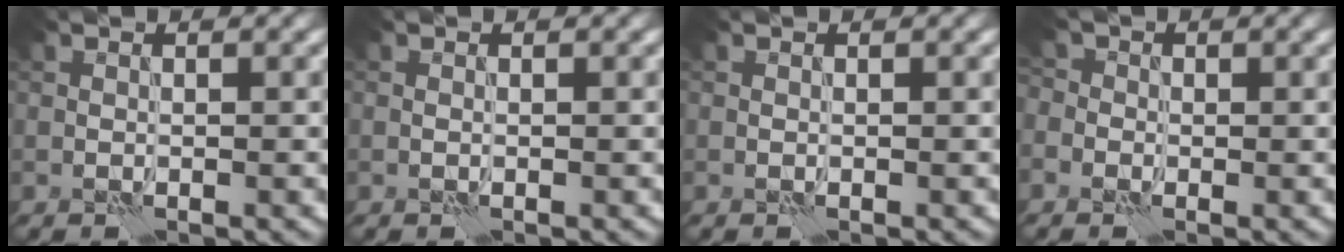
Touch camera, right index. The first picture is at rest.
{"total": 0.0}
{"total": 0.0}
{"total": 2.0, "force": [0.0, 1.8, 0.7], "torque": [-0.009, 0.009, -0.015]}